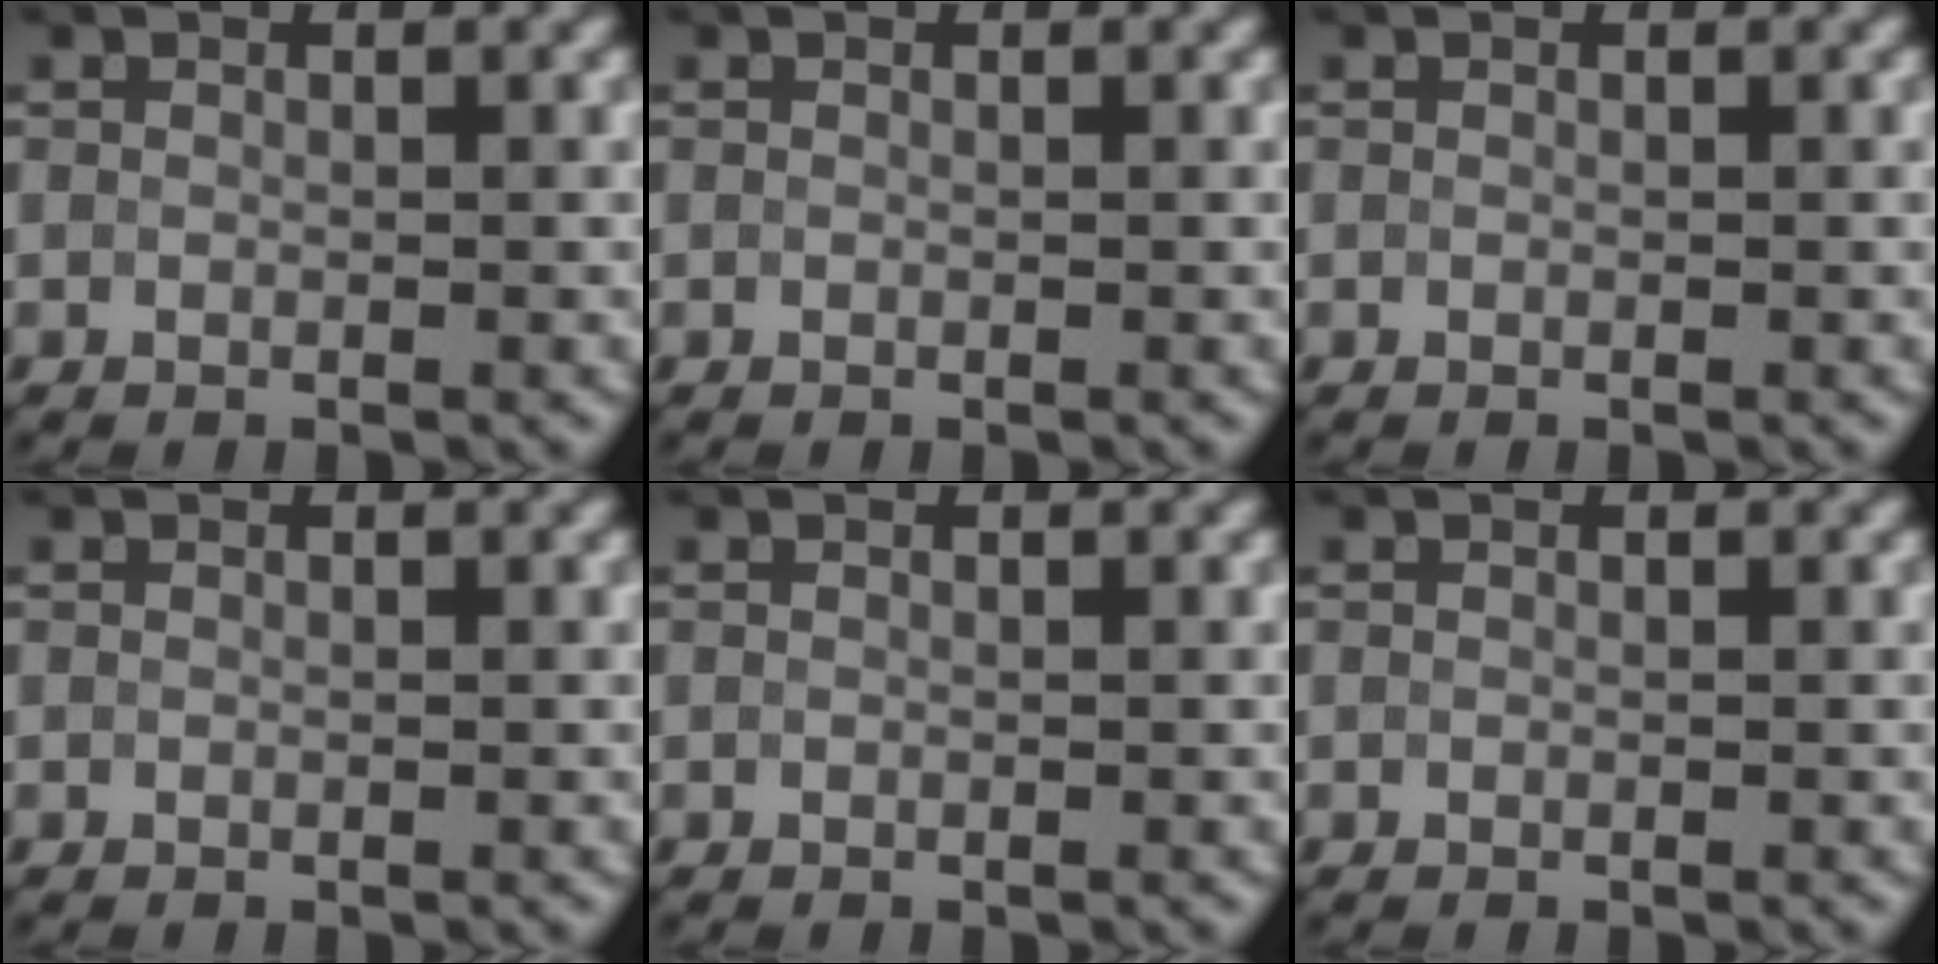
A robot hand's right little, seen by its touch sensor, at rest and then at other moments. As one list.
[{"total": 0.0}, {"total": 0.0}, {"total": 0.0}, {"total": 0.0}, {"total": 0.0}]